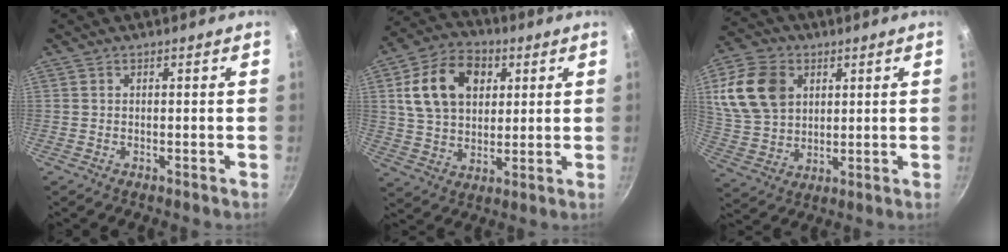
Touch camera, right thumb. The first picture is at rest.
{"total": 15.7, "force": [4.6, 11.2, 10.0], "torque": [-0.154, 0.003, 0.074]}
{"total": 14.5, "force": [4.5, 10.9, 8.5], "torque": [-0.144, -0.006, 0.091]}